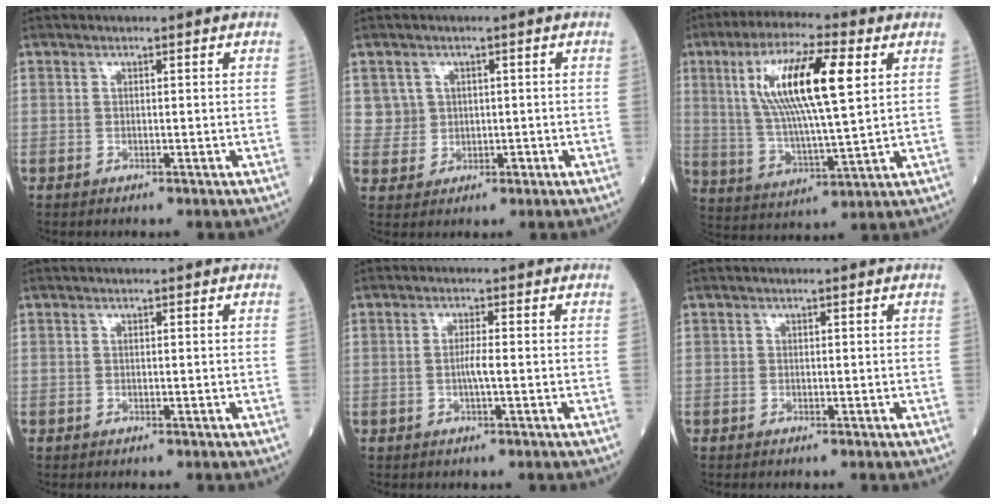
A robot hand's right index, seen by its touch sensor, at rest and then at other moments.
{"total": 3.6, "force": [1.1, 3.4, 0.0], "torque": [0.007, 0.004, 0.025]}
{"total": 15.6, "force": [4.7, 2.4, 14.7], "torque": [-0.288, 0.014, 0.083]}
{"total": 0.0}
{"total": 2.0, "force": [-0.4, -0.1, 2.0], "torque": [-0.038, 0.000, -0.008]}
{"total": 0.0}